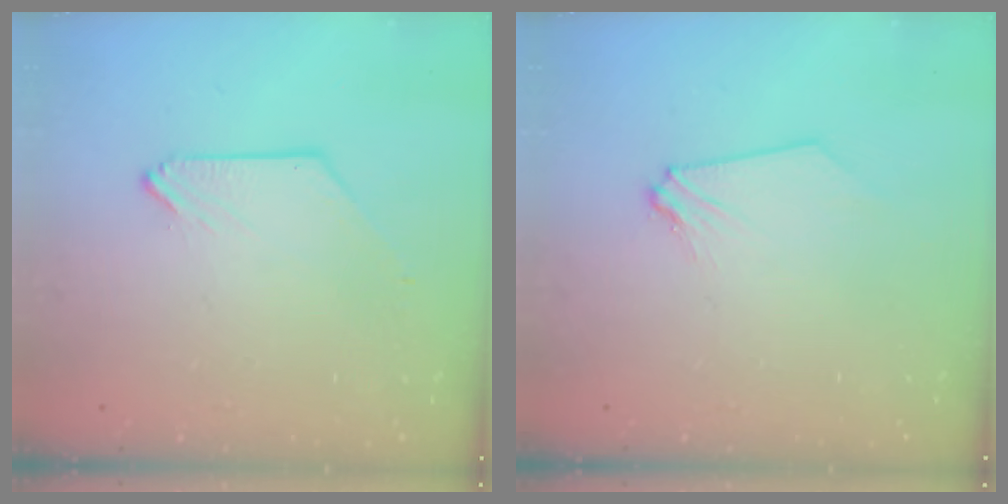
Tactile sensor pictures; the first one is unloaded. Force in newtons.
{"total": 0.0}